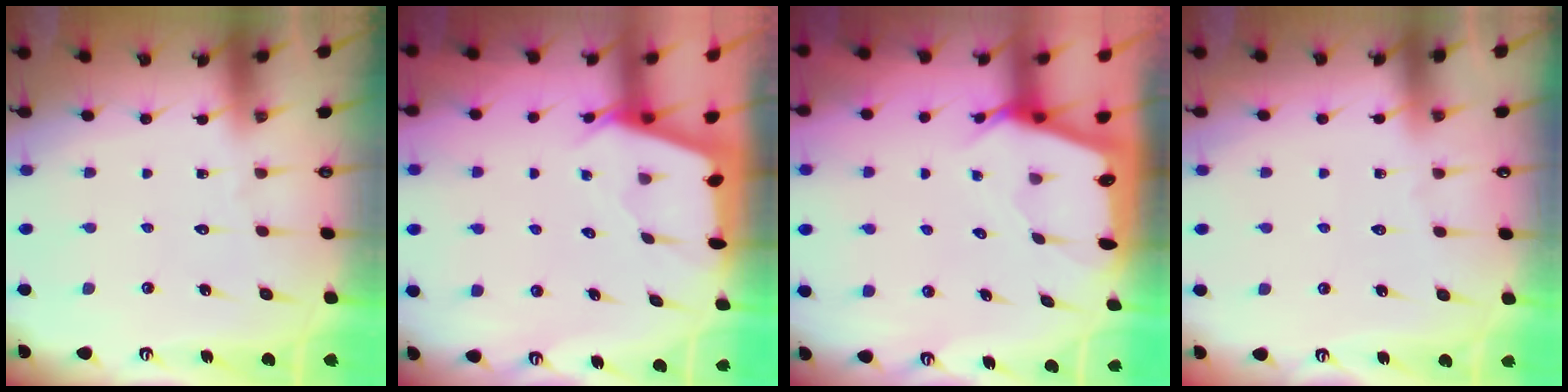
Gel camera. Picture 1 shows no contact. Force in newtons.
{"total": 2.4, "press": 2.4, "slide": 0.3}
{"total": 2.4, "press": 2.4, "slide": 0.2}
{"total": 2.6, "press": 2.5, "slide": 0.5}